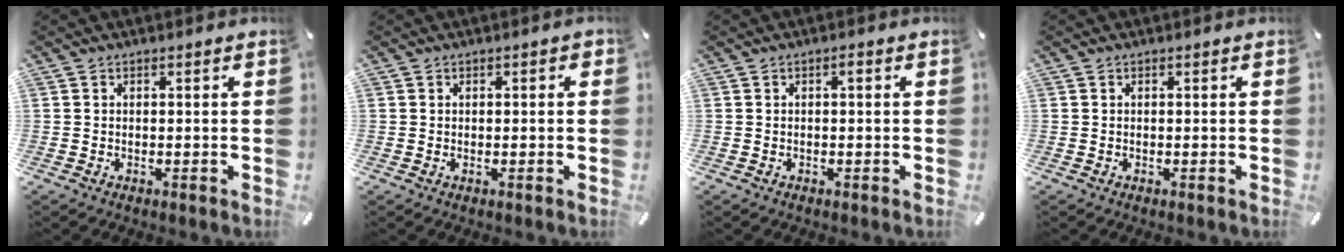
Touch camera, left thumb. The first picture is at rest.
{"total": 0.9, "force": [-0.1, 0.3, 0.9], "torque": [-0.016, 0.000, -0.002]}
{"total": 1.1, "force": [0.0, 0.3, 1.1], "torque": [-0.022, 0.002, -0.002]}
{"total": 0.0}